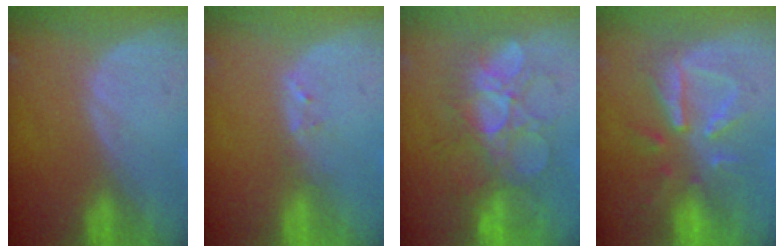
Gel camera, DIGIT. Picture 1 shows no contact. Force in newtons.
{"total": 1.2, "press": 1.1, "slide": 0.2}
{"total": 9.0, "press": 8.8, "slide": 1.8}
{"total": 8.0, "press": 7.7, "slide": 2.4}